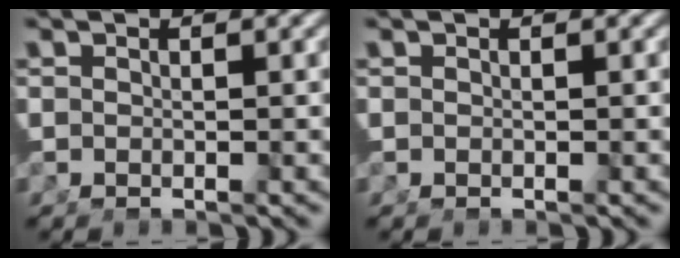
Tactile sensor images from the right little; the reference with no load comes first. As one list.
[{"total": 0.0}]